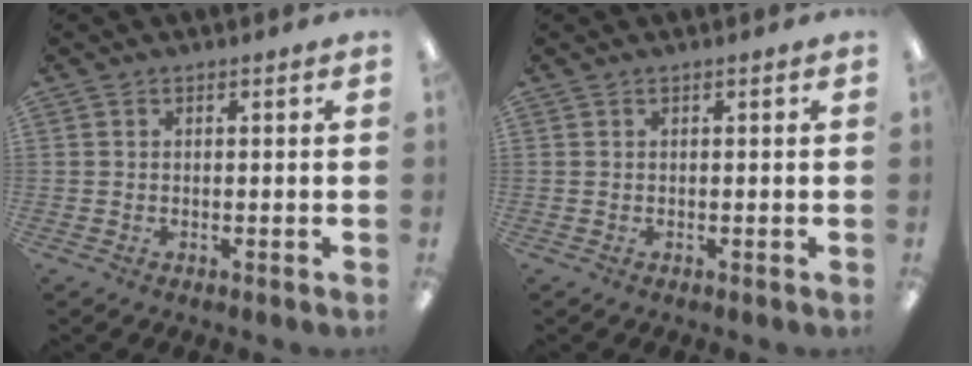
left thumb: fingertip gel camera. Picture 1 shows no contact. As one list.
[{"total": 0.0}]